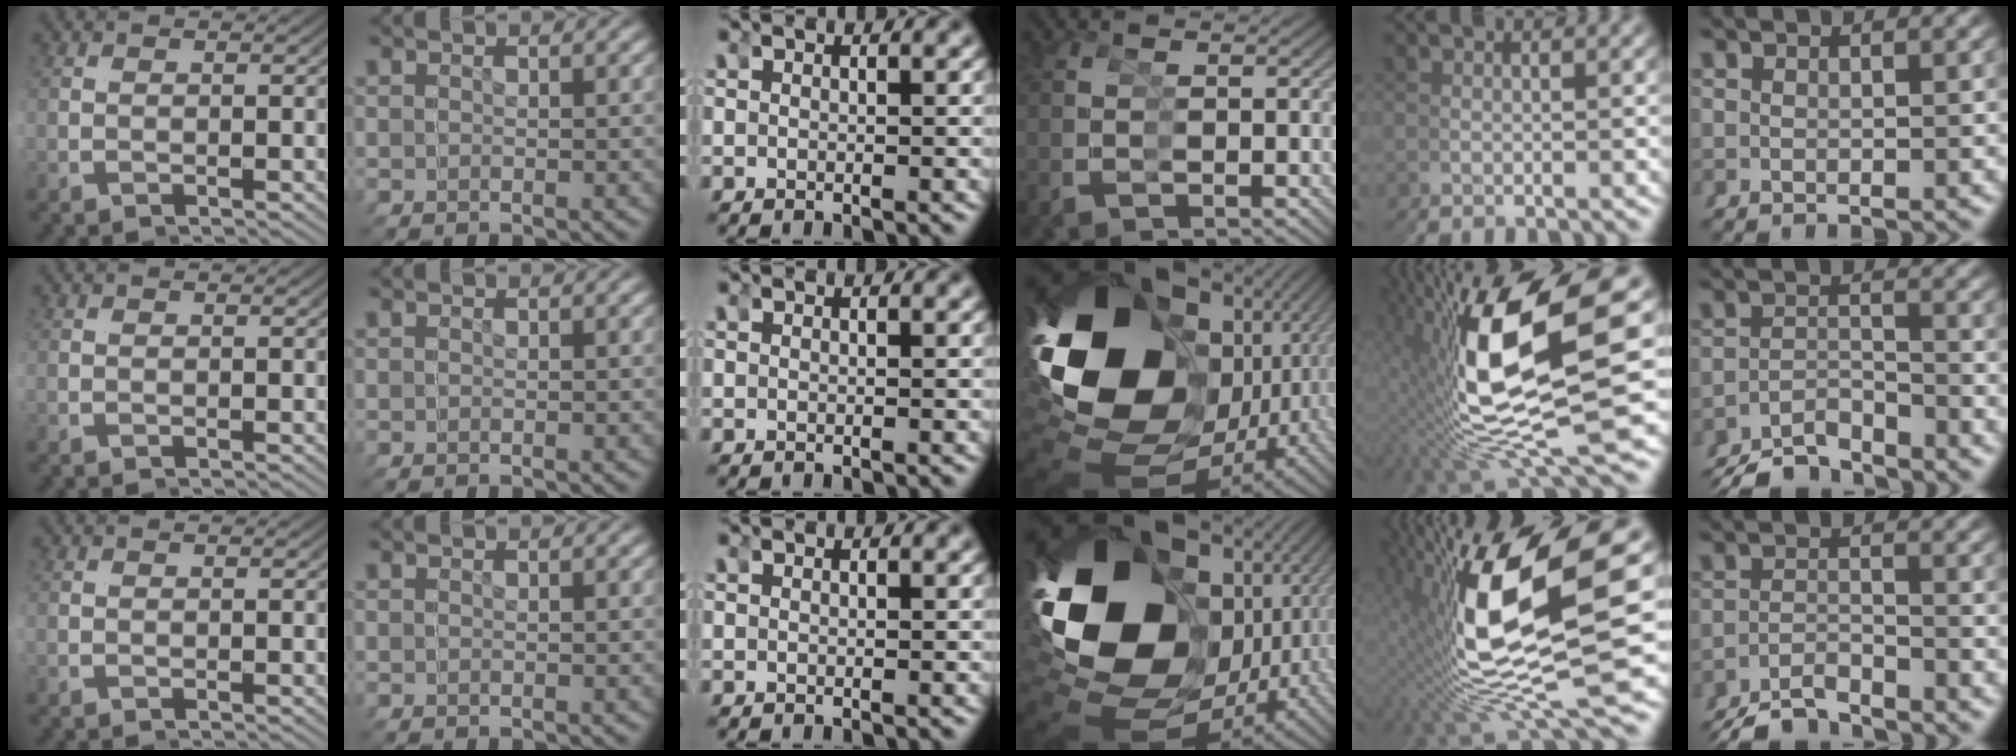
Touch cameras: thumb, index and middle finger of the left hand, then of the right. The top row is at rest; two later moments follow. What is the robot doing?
{"motion": "grasp_and_lifting", "object": "scissors"}